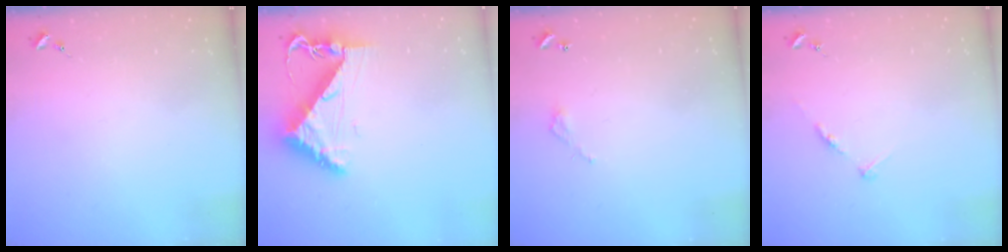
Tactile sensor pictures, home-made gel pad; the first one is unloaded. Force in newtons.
{"total": 8.3, "press": 8.2, "slide": 1.0}
{"total": 3.2, "press": 3.1, "slide": 0.2}
{"total": 5.8, "press": 5.8, "slide": 0.6}